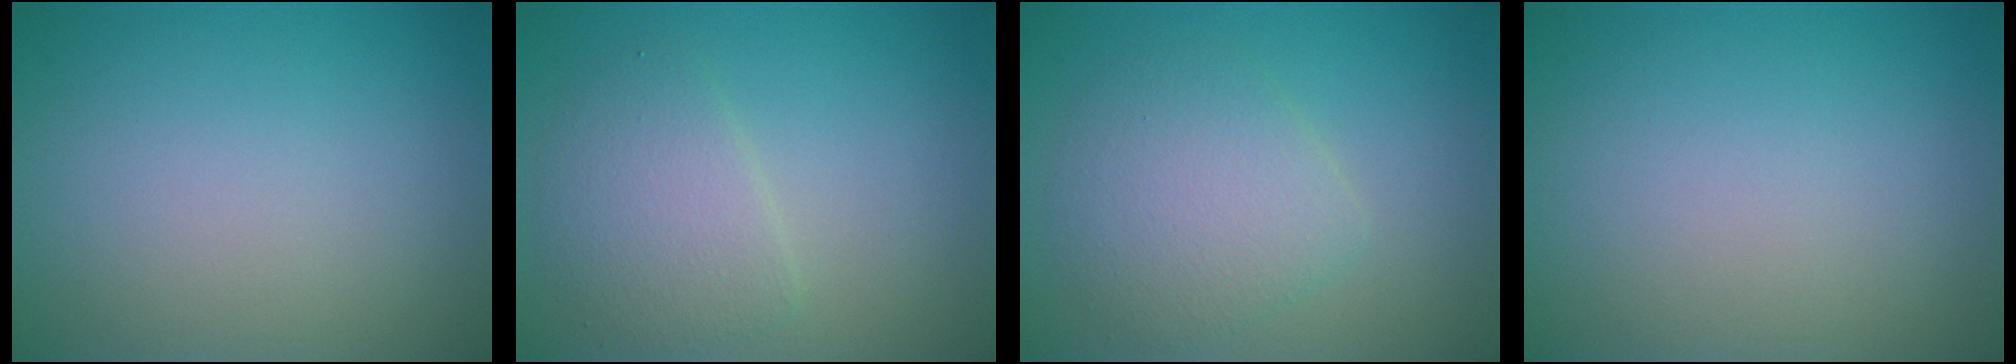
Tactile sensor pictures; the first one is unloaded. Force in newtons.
{"total": 3.4, "press": 3.4, "slide": 0.1}
{"total": 3.9, "press": 3.9, "slide": 0.2}
{"total": 0.0}